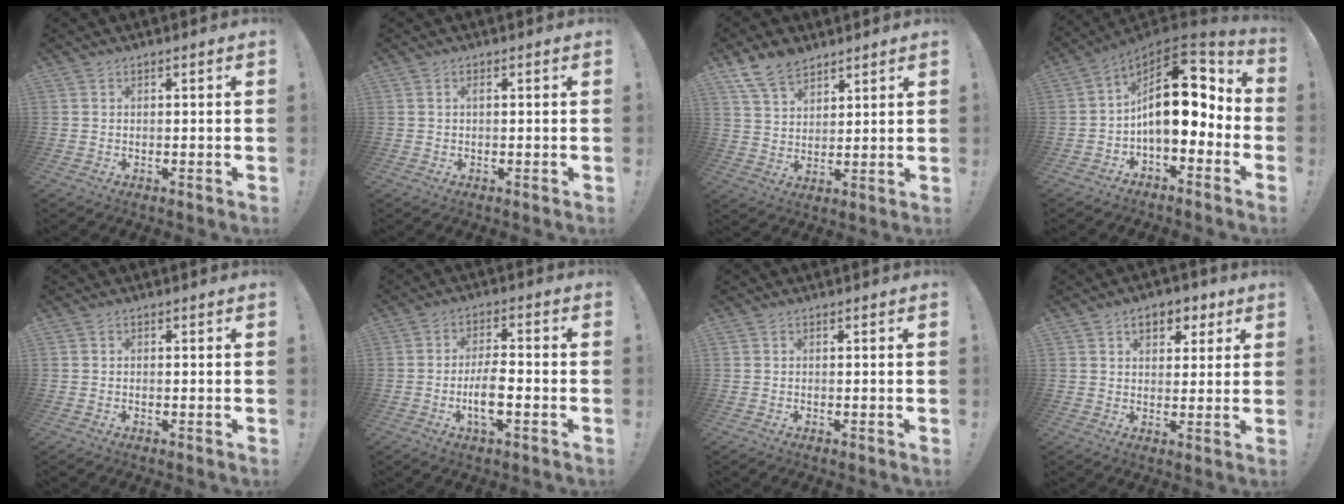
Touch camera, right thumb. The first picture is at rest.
{"total": 0.8, "force": [0.1, 0.1, 0.8], "torque": [-0.012, -0.001, 0.000]}
{"total": 9.4, "force": [7.2, 4.9, 3.5], "torque": [-0.069, -0.036, 0.141]}
{"total": 18.3, "force": [1.4, 9.4, 15.6], "torque": [-0.254, 0.004, 0.027]}
{"total": 0.0}
{"total": 8.2, "force": [-2.3, 2.5, 7.5], "torque": [-0.152, 0.001, -0.042]}
{"total": 0.0}
{"total": 7.1, "force": [3.4, 4.9, 3.9], "torque": [-0.049, -0.005, 0.059]}